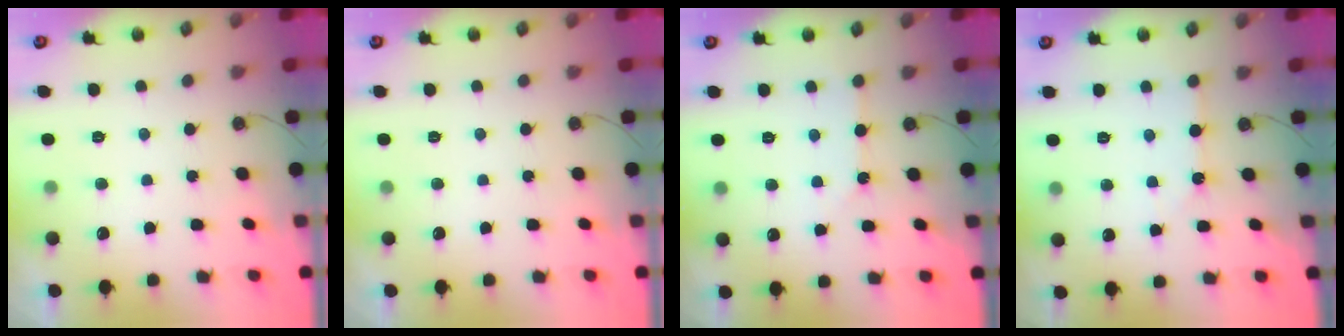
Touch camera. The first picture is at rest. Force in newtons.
{"total": 0.0}
{"total": 2.8, "press": 2.7, "slide": 0.4}
{"total": 3.9, "press": 3.9, "slide": 0.3}